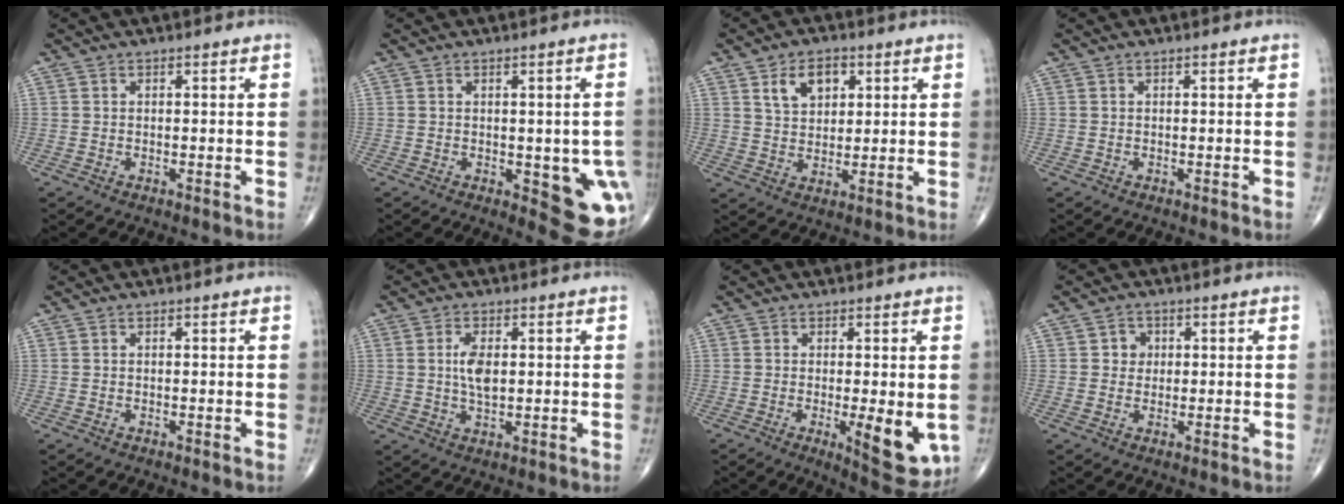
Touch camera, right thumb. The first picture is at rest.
{"total": 10.6, "force": [-2.1, 4.4, 9.4], "torque": [-0.075, -0.015, -0.016]}
{"total": 7.3, "force": [3.2, 4.7, 4.6], "torque": [-0.055, -0.012, 0.057]}
{"total": 0.0}
{"total": 0.0}
{"total": 4.9, "force": [0.7, 2.5, 4.2], "torque": [-0.082, -0.005, 0.013]}
{"total": 8.9, "force": [-1.5, 2.9, 8.2], "torque": [-0.104, -0.024, -0.014]}
{"total": 2.8, "force": [0.5, 2.6, 1.0], "torque": [0.005, 0.003, 0.004]}